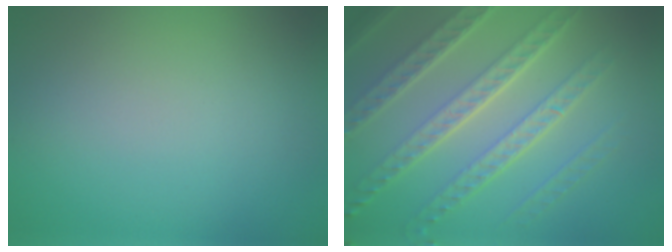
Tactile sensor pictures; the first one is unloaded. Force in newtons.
{"total": 7.5, "press": 5.3, "slide": 5.3}